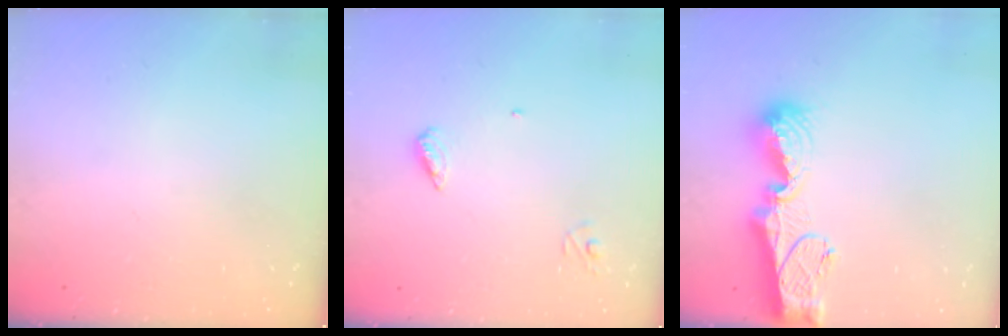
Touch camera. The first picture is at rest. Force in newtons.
{"total": 5.3, "press": 5.3, "slide": 0.6}
{"total": 11.5, "press": 11.4, "slide": 1.4}